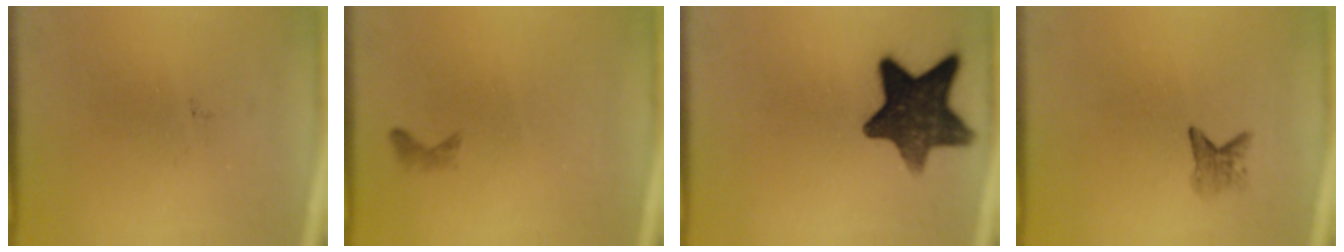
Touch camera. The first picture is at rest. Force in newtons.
{"total": 0.6}
{"total": 12.9}
{"total": 1.8}